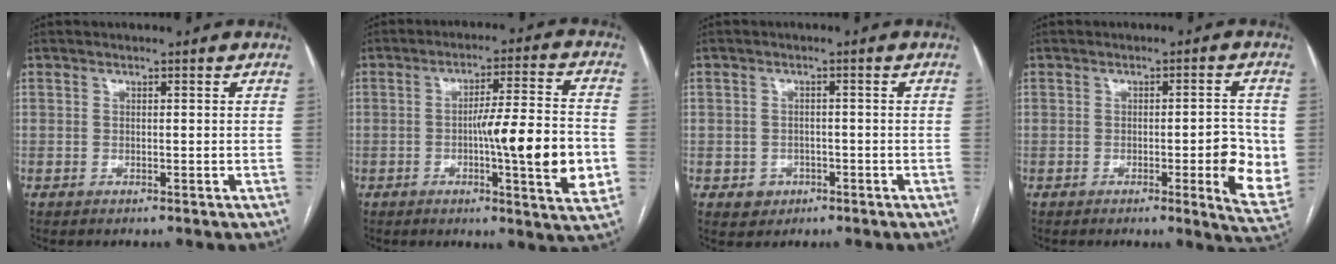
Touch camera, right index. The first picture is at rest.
{"total": 14.4, "force": [-2.5, 0.5, 14.1], "torque": [-0.206, -0.004, -0.038]}
{"total": 3.1, "force": [-1.2, 2.8, 0.5], "torque": [0.002, 0.010, -0.011]}
{"total": 8.0, "force": [-1.3, 1.4, 7.8], "torque": [-0.088, -0.004, -0.014]}